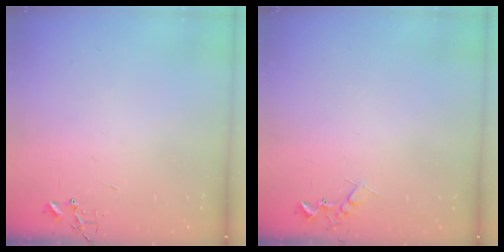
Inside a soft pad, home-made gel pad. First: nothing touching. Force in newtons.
{"total": 6.6, "press": 6.5, "slide": 0.7}